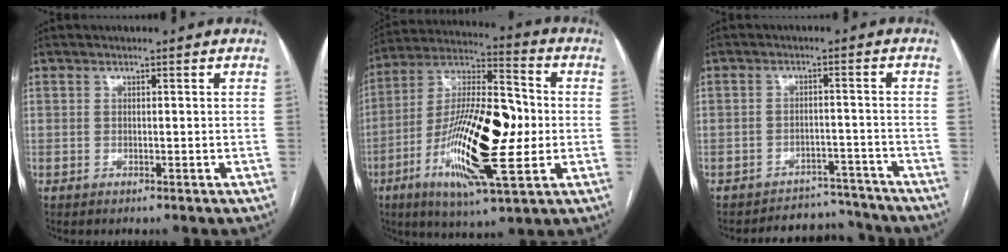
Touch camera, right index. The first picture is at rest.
{"total": 21.5, "force": [-3.6, 5.3, 20.5], "torque": [-0.396, 0.001, -0.061]}
{"total": 7.3, "force": [-6.9, 2.0, -1.5], "torque": [0.030, 0.028, -0.092]}